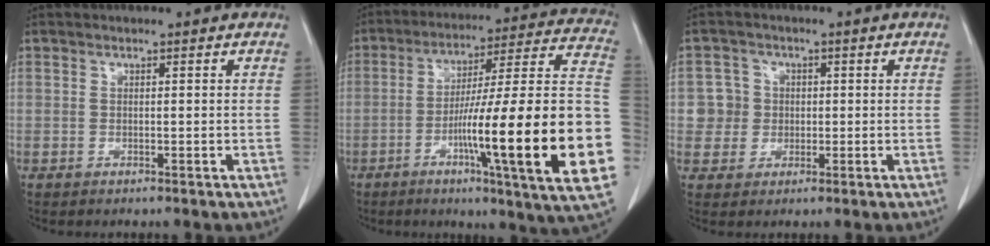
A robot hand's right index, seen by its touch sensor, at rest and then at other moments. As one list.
[{"total": 28.2, "force": [-6.9, 1.0, 27.3], "torque": [-0.322, -0.001, -0.110]}, {"total": 4.1, "force": [0.2, 4.1, 0.0], "torque": [0.010, 0.014, 0.007]}]